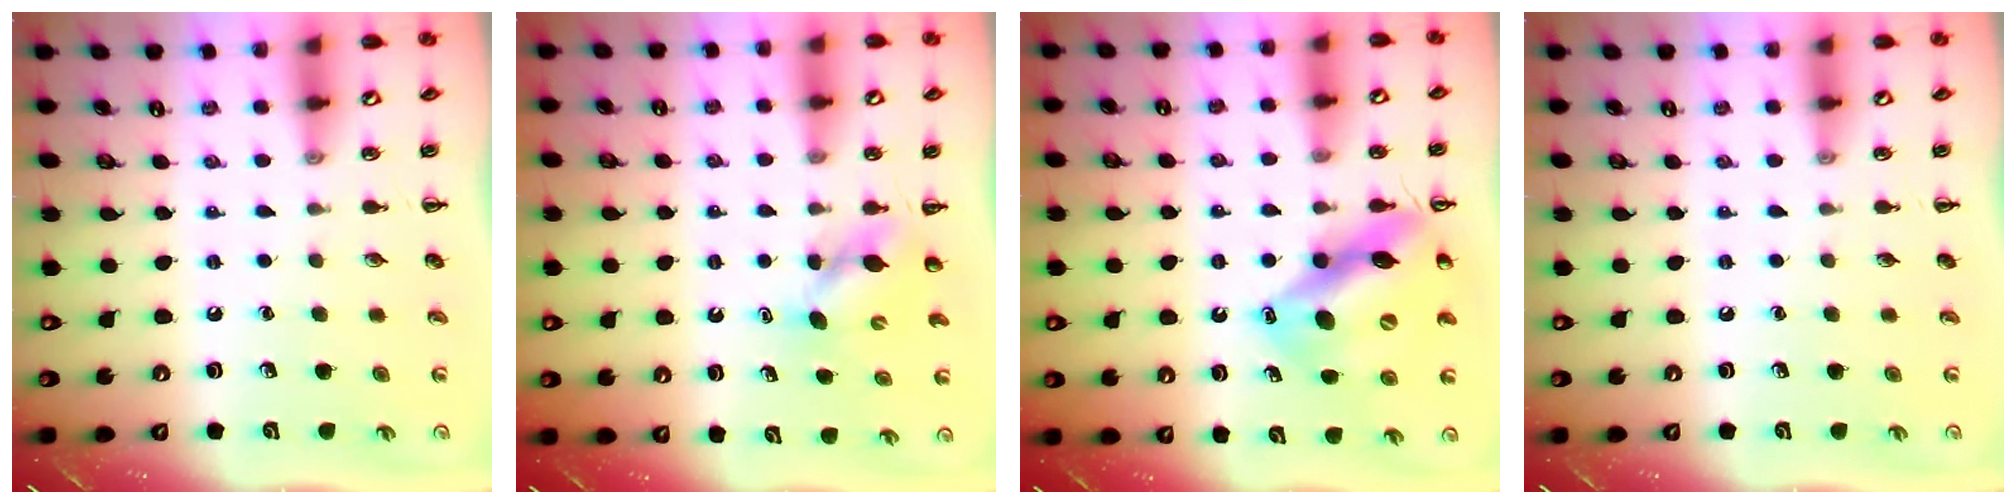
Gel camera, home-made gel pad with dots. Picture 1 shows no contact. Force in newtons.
{"total": 4.7, "press": 4.6, "slide": 1.0}
{"total": 14.9, "press": 14.3, "slide": 4.2}
{"total": 0.0}